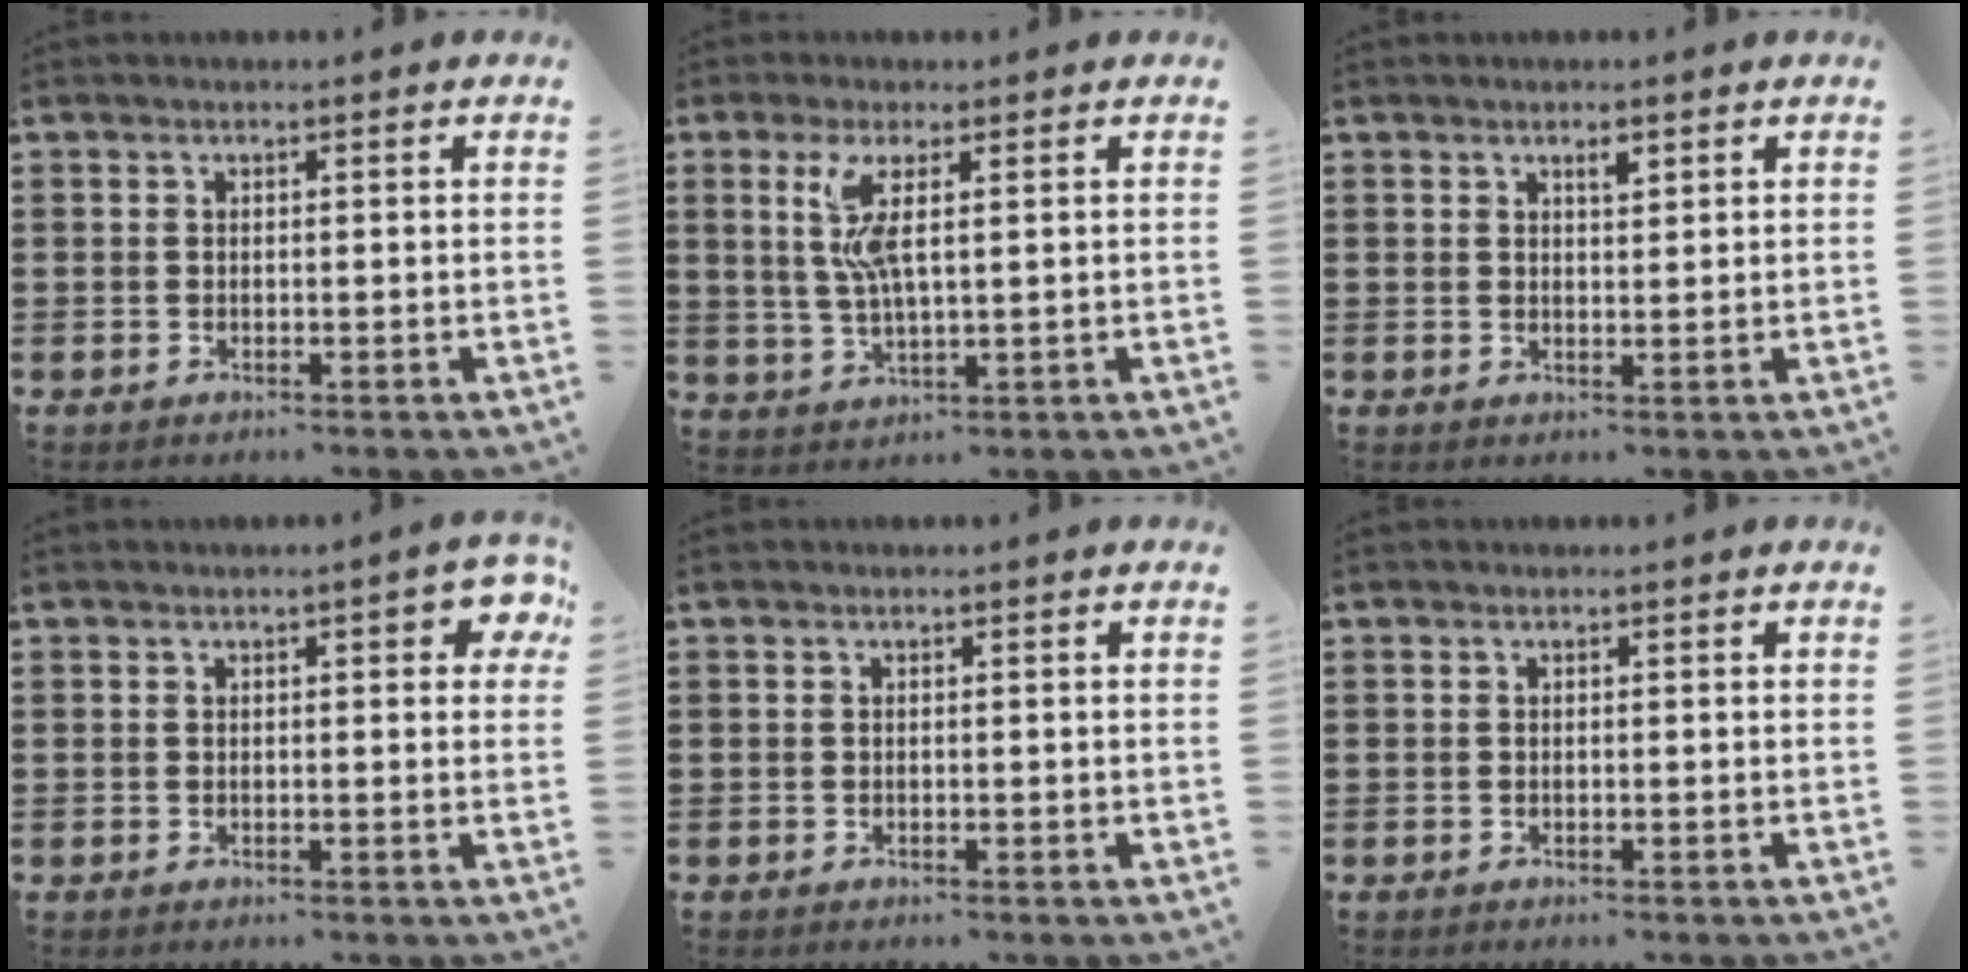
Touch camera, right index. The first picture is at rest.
{"total": 6.0, "force": [1.7, 1.2, 5.6], "torque": [-0.128, -0.005, 0.023]}
{"total": 1.5, "force": [1.1, 0.4, 1.0], "torque": [-0.012, -0.001, 0.018]}
{"total": 3.0, "force": [0.9, 0.9, 2.7], "torque": [-0.040, 0.001, 0.011]}
{"total": 0.0}
{"total": 0.0}